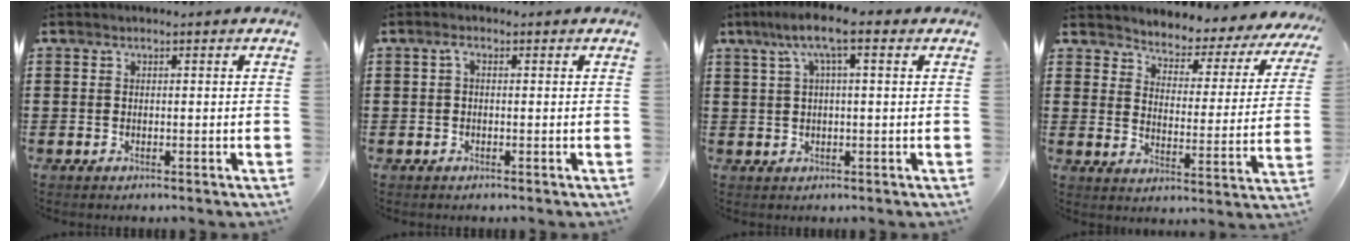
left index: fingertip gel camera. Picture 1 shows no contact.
{"total": 1.0, "force": [-0.2, 0.4, 0.9], "torque": [-0.021, 0.002, -0.004]}
{"total": 6.5, "force": [2.5, 1.0, 5.9], "torque": [-0.117, 0.010, 0.041]}
{"total": 3.1, "force": [3.0, 0.8, 0.0], "torque": [-0.026, -0.031, 0.042]}